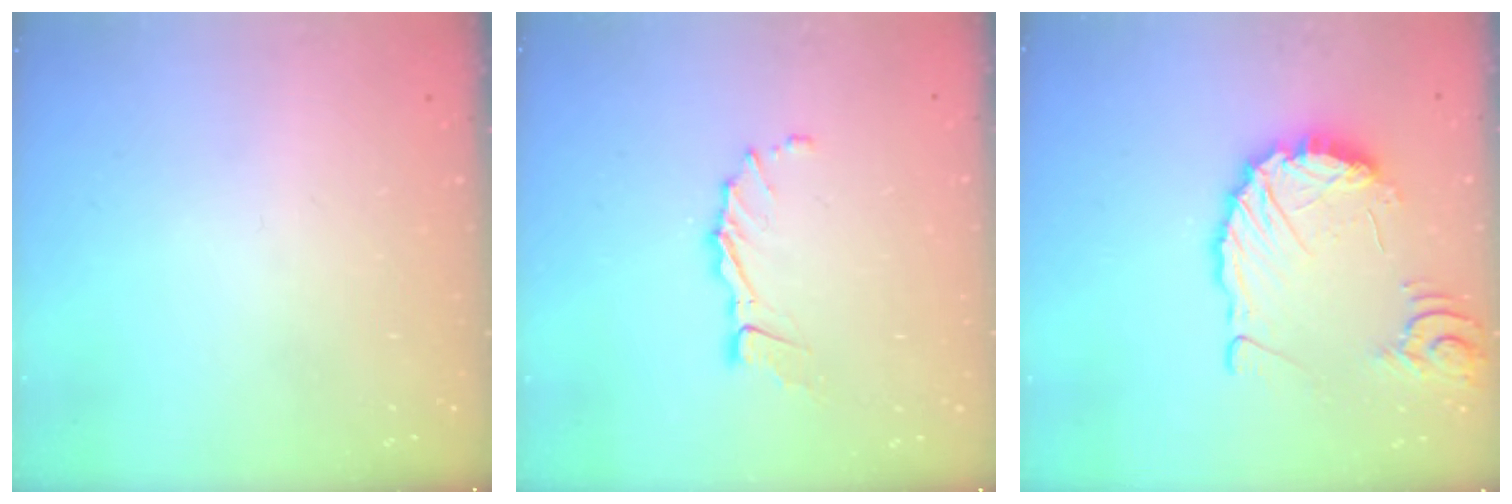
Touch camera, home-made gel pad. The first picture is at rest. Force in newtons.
{"total": 7.0, "press": 7.0, "slide": 0.5}
{"total": 10.3, "press": 10.2, "slide": 1.4}